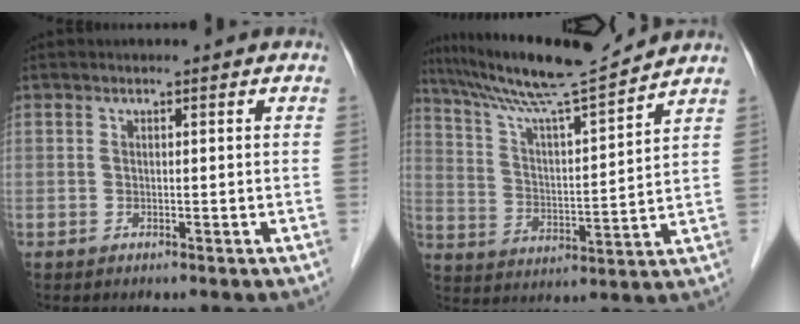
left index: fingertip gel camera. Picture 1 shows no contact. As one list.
[{"total": 13.7, "force": [12.5, -1.6, 5.3], "torque": [-0.104, -0.007, 0.214]}]